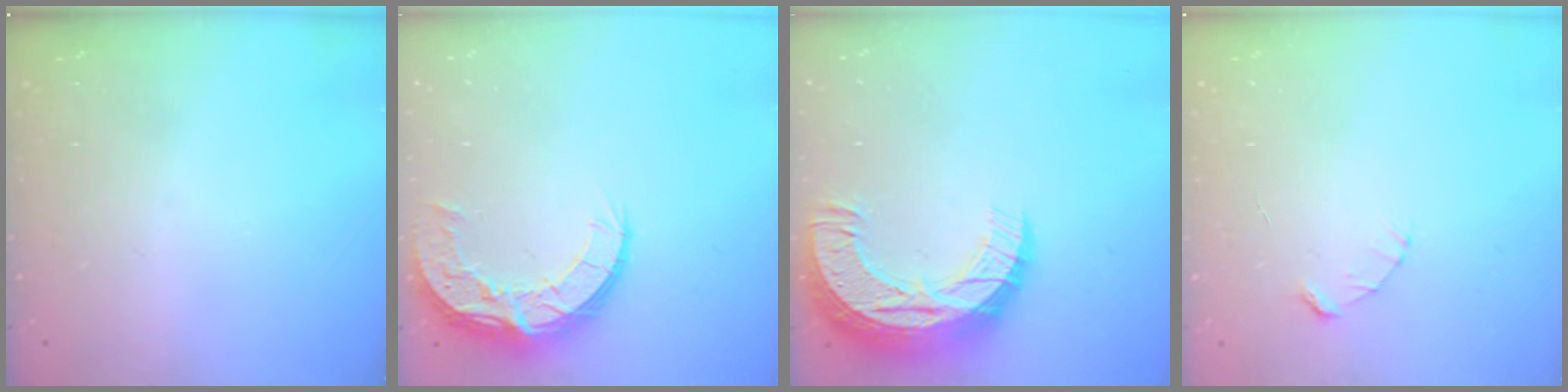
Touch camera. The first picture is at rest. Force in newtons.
{"total": 12.0, "press": 11.9, "slide": 0.8}
{"total": 16.4, "press": 16.4, "slide": 1.0}
{"total": 2.7, "press": 2.7, "slide": 0.3}